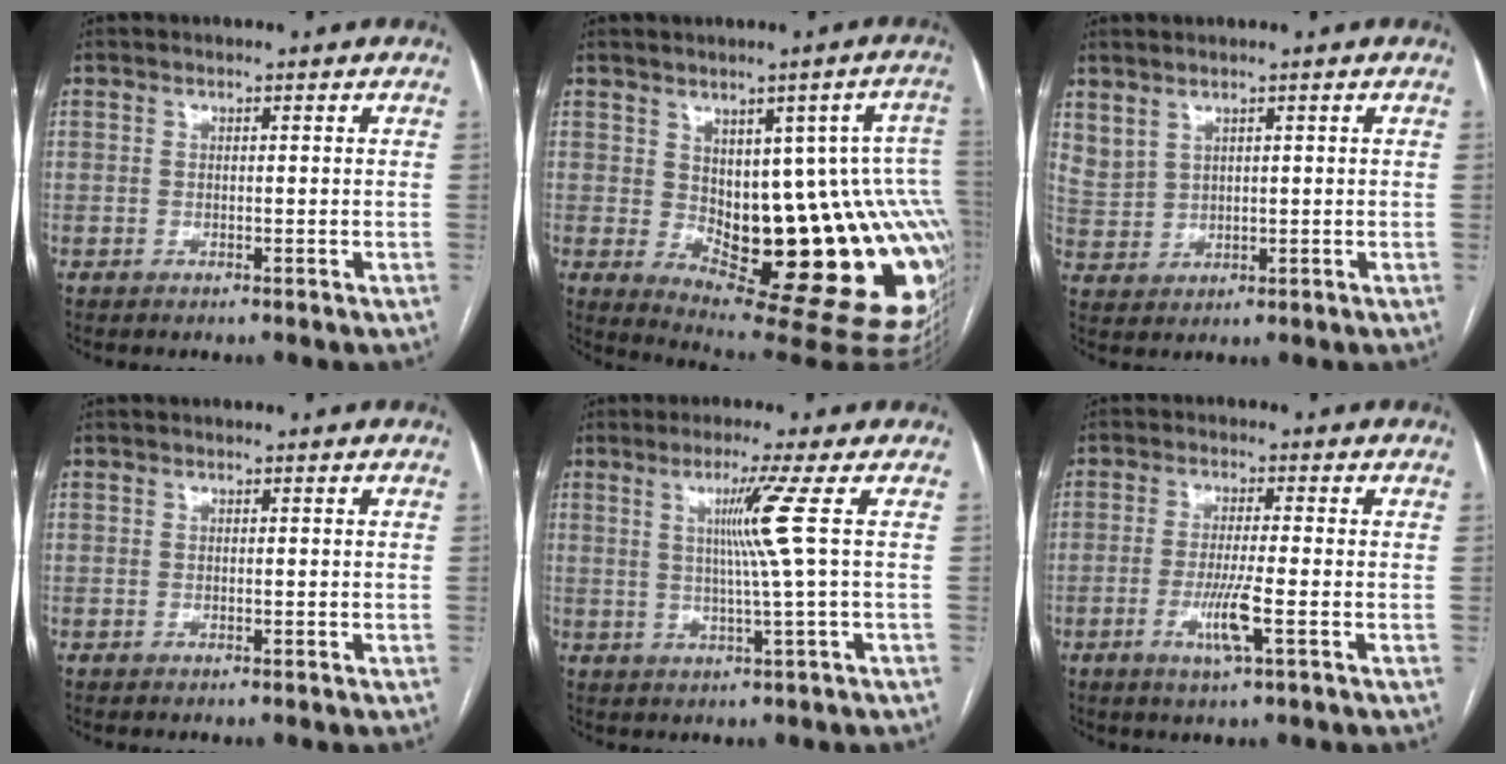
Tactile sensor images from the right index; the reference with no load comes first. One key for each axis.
{"total": 21.7, "fx": -2.6, "fy": 7.7, "fz": 20.1, "tx": -0.149, "ty": 0.013, "tz": -0.013}
{"total": 4.2, "fx": 3.2, "fy": 2.3, "fz": 1.4, "tx": -0.035, "ty": 0.003, "tz": 0.081}
{"total": 0.0}
{"total": 6.1, "fx": 1.3, "fy": -2.5, "fz": 5.5, "tx": -0.106, "ty": -0.006, "tz": 0.031}
{"total": 6.2, "fx": -2.2, "fy": -0.1, "fz": 5.8, "tx": -0.111, "ty": -0.014, "tz": -0.041}